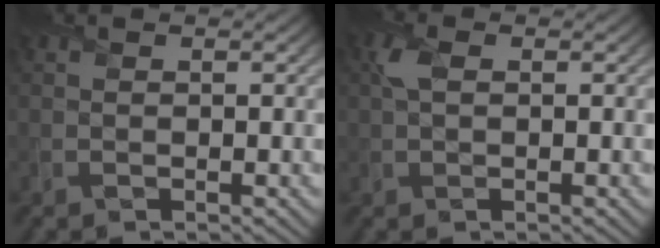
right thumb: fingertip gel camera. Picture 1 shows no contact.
{"total": 2.0, "force": [0.6, 1.0, 1.7], "torque": [-0.044, 0.007, 0.006]}